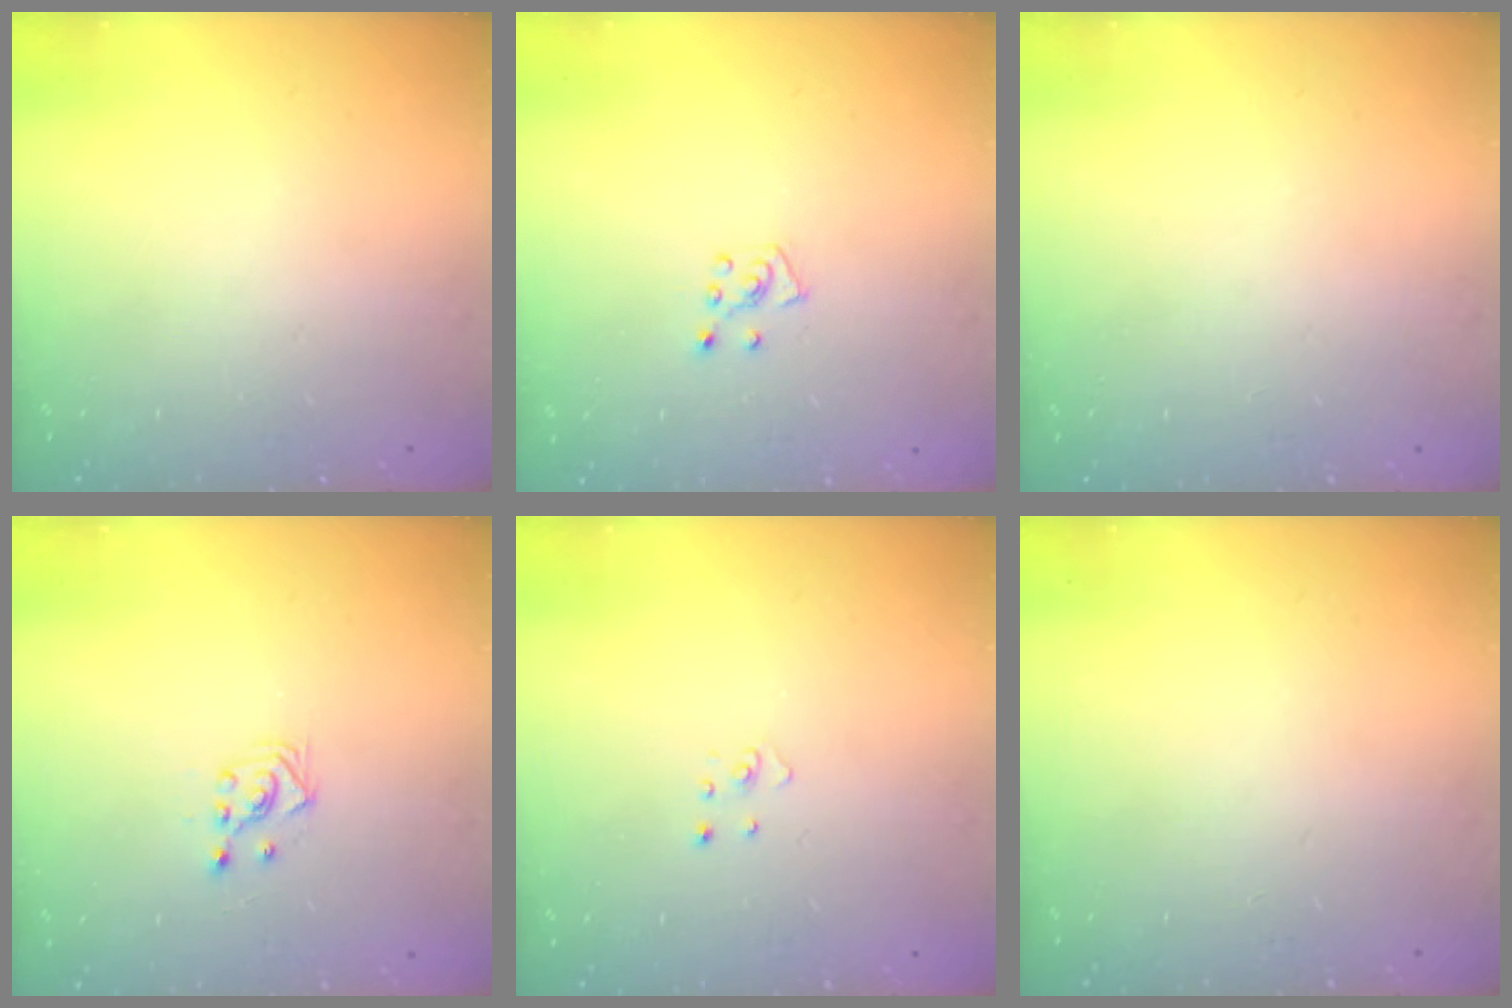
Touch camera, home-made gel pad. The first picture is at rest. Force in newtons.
{"total": 5.0, "press": 5.0, "slide": 0.4}
{"total": 0.0}
{"total": 2.9, "press": 2.7, "slide": 1.0}
{"total": 2.2, "press": 2.2, "slide": 0.2}
{"total": 0.0}